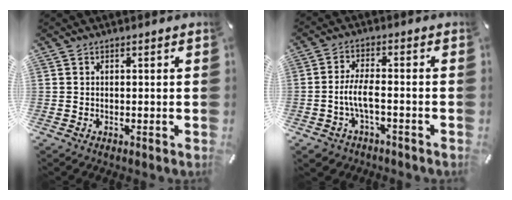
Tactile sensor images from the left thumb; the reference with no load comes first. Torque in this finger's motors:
{"motor_torque": [0.31, 0.51, 0.20, 0.16, 0.14]}